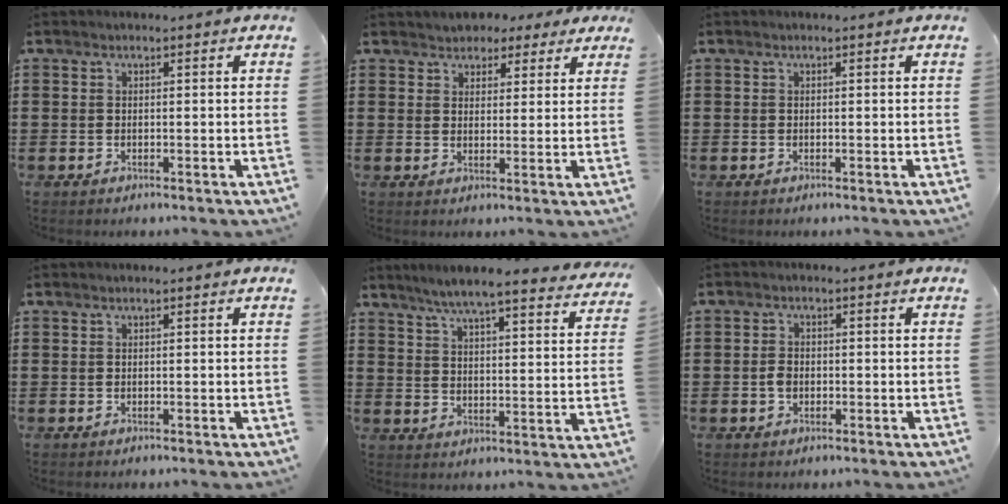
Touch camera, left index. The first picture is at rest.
{"total": 3.3, "force": [2.8, 1.8, -0.1], "torque": [-0.015, 0.003, 0.052]}
{"total": 0.0}
{"total": 0.0}
{"total": 6.0, "force": [5.4, -0.4, 2.6], "torque": [-0.074, -0.032, 0.090]}
{"total": 2.0, "force": [-0.4, 1.4, 1.4], "torque": [-0.037, 0.002, -0.010]}